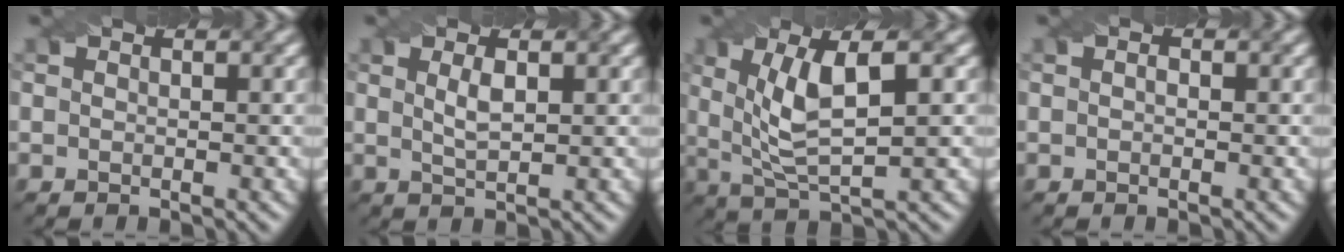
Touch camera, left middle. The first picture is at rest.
{"total": 2.0, "force": [0.6, 0.6, 1.8], "torque": [-0.036, 0.000, 0.015]}
{"total": 6.3, "force": [1.3, 1.9, 5.9], "torque": [-0.119, -0.001, 0.027]}
{"total": 0.7, "force": [0.1, 0.5, 0.5], "torque": [-0.005, -0.006, 0.000]}